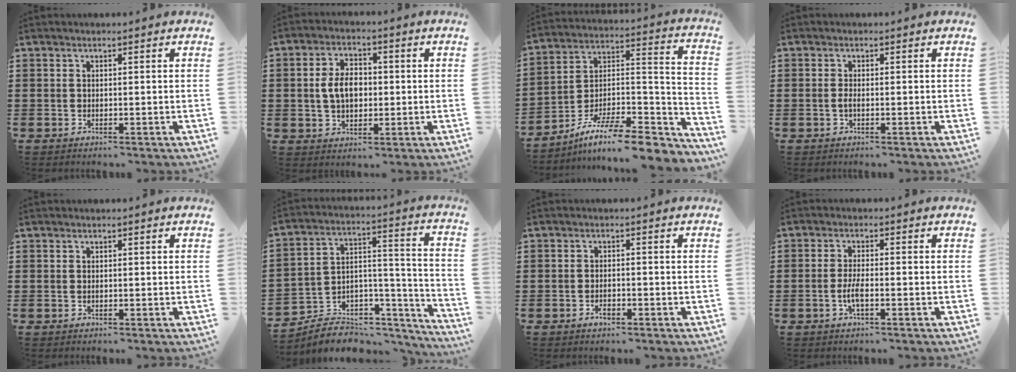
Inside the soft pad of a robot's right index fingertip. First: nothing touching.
{"total": 5.9, "force": [0.1, 3.8, 4.5], "torque": [-0.099, 0.005, -0.007]}
{"total": 11.5, "force": [-8.8, 2.6, 7.0], "torque": [-0.111, 0.019, -0.162]}
{"total": 1.2, "force": [-0.4, 0.2, 1.1], "torque": [-0.029, -0.006, -0.010]}
{"total": 0.0}
{"total": 6.1, "force": [-5.1, 3.1, 1.1], "torque": [-0.019, 0.003, -0.093]}
{"total": 1.7, "force": [-0.9, 0.6, 1.3], "torque": [-0.025, 0.000, -0.016]}
{"total": 3.0, "force": [-1.0, 0.5, 2.8], "torque": [-0.063, -0.006, -0.022]}